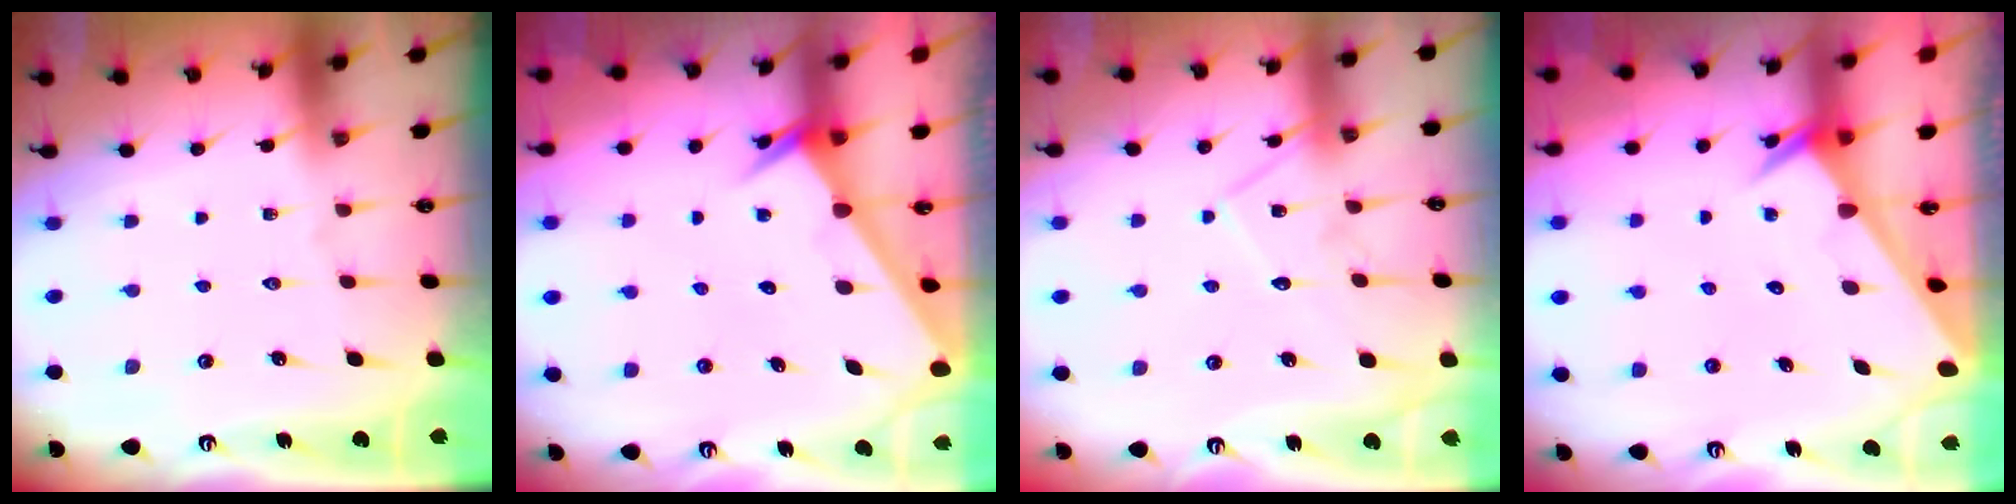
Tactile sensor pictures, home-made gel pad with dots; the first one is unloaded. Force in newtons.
{"total": 2.3, "press": 2.3, "slide": 0.1}
{"total": 9.1, "press": 9.1, "slide": 0.1}
{"total": 2.3, "press": 2.3, "slide": 0.1}